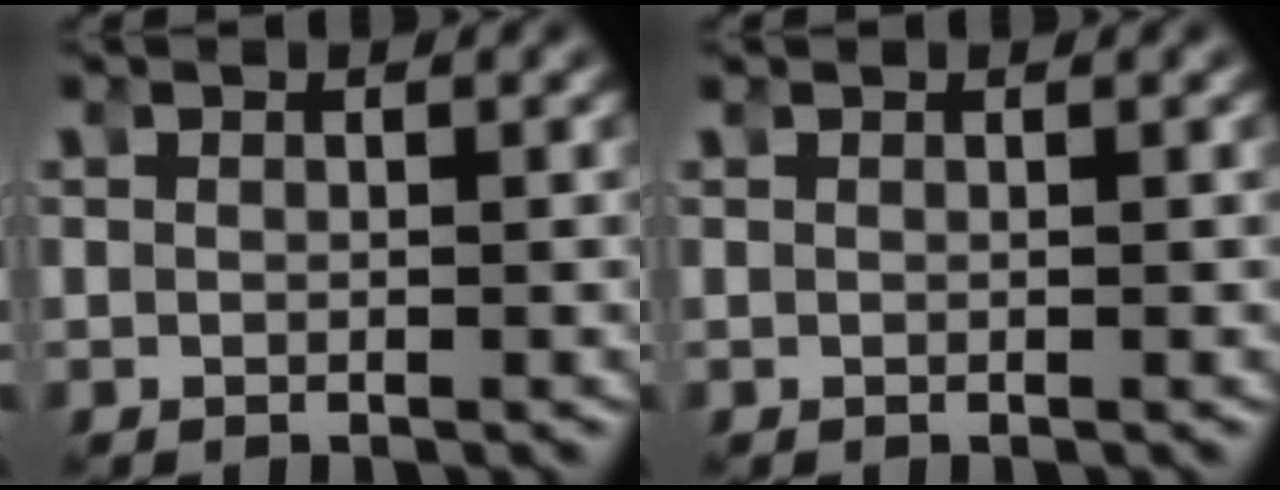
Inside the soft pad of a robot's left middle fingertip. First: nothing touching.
{"total": 0.0}